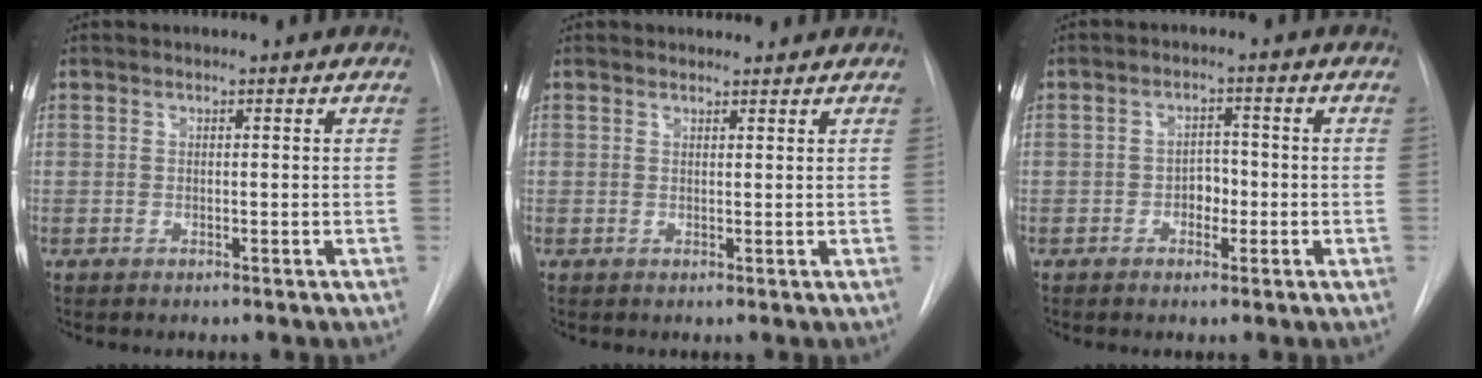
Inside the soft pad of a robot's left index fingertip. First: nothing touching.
{"total": 2.1, "force": [2.1, 0.4, 0.1], "torque": [-0.007, 0.009, 0.029]}
{"total": 2.7, "force": [-0.8, 1.9, 1.8], "torque": [-0.021, 0.008, -0.014]}